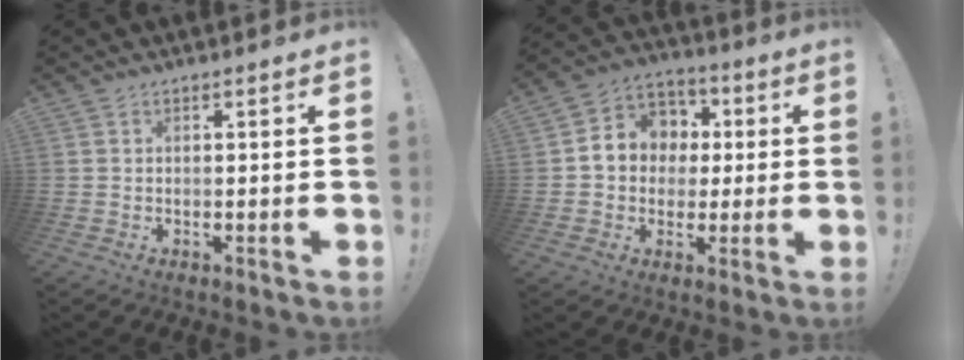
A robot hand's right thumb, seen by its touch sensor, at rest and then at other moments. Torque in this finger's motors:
{"motor_torque": [1.53, 1.52, 0.94, -0.11, 0.00]}